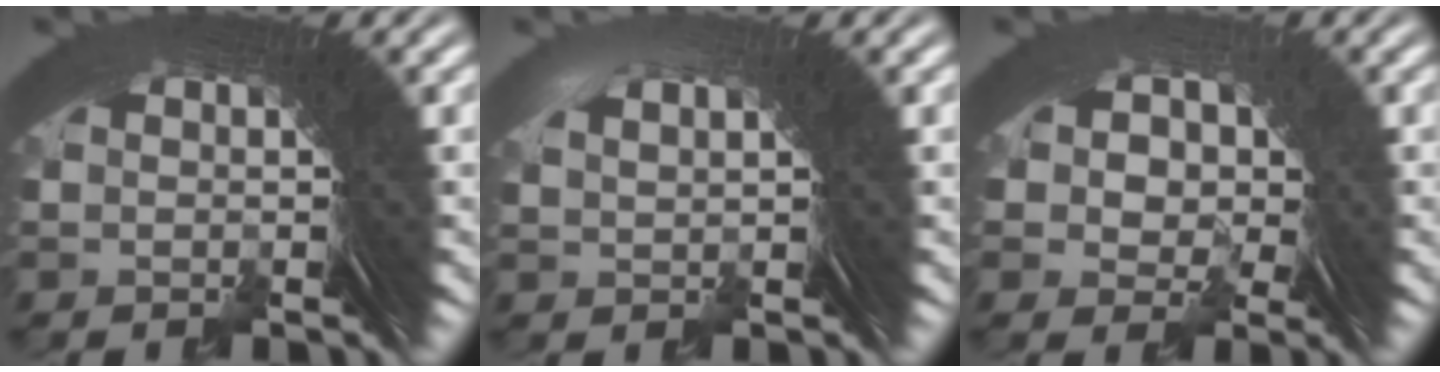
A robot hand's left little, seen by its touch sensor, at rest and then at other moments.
{"total": 1.3, "force": [0.2, -1.2, -0.4], "torque": [0.012, 0.000, 0.016]}
{"total": 4.9, "force": [-0.9, 4.4, 1.9], "torque": [-0.060, -0.030, -0.005]}